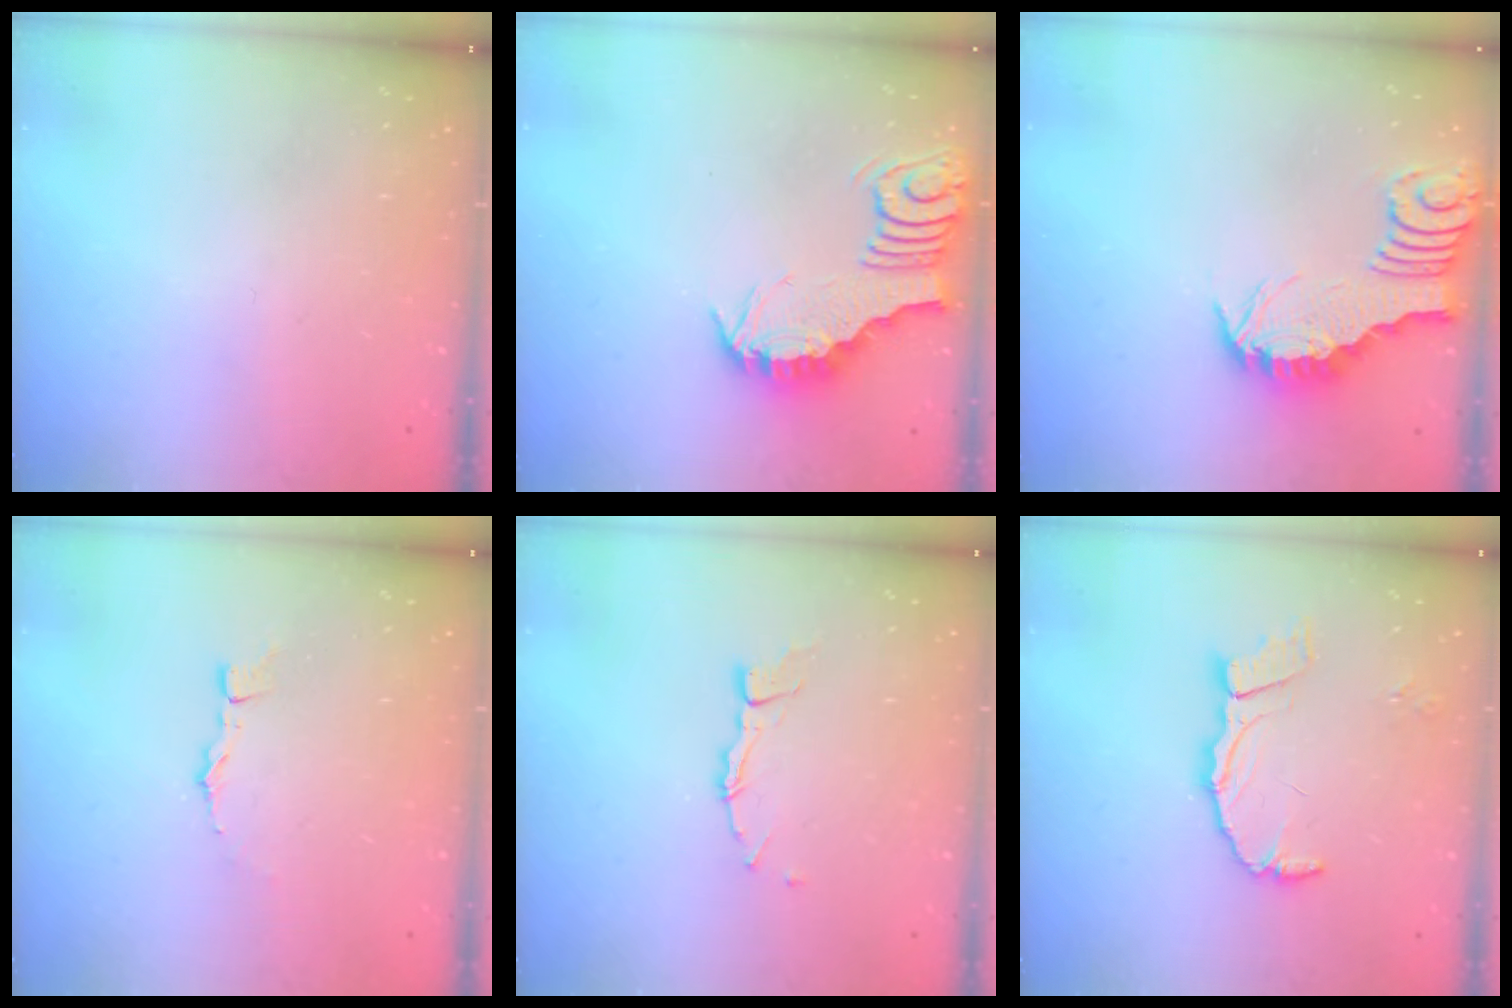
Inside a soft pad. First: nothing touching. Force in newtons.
{"total": 3.4, "press": 3.3, "slide": 0.4}
{"total": 2.7, "press": 2.7, "slide": 0.3}
{"total": 2.5, "press": 2.5, "slide": 0.1}
{"total": 5.1, "press": 5.1, "slide": 0.2}
{"total": 8.9, "press": 8.9, "slide": 0.6}